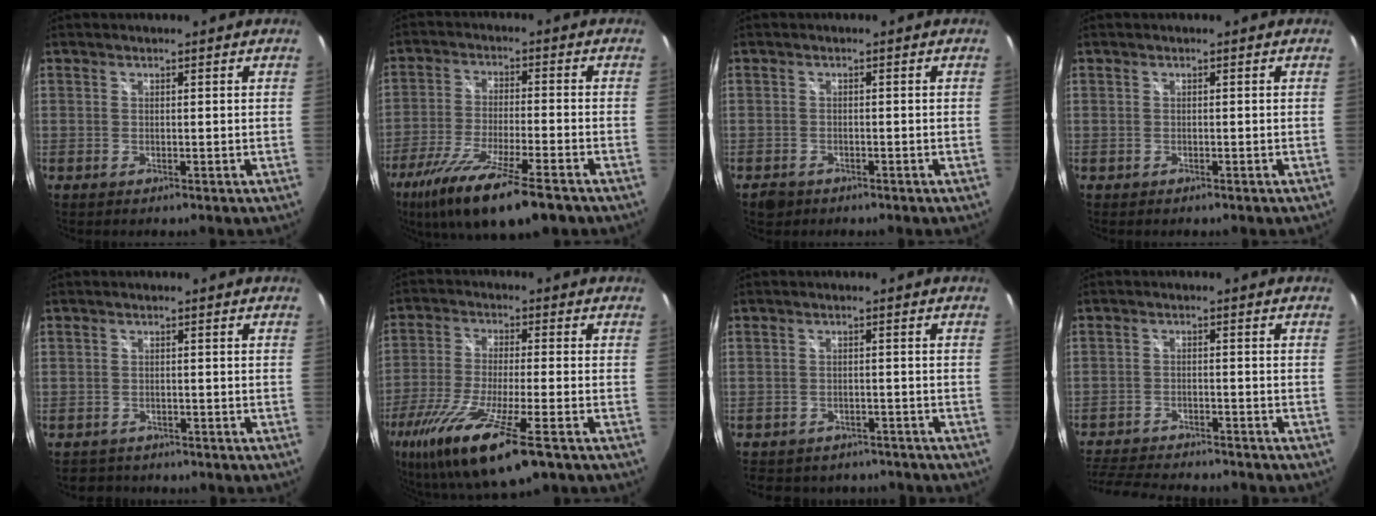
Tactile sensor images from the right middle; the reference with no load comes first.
{"total": 16.6, "force": [-11.3, 2.9, 11.9], "torque": [-0.238, -0.053, -0.200]}
{"total": 2.8, "force": [-1.9, 1.7, 1.0], "torque": [-0.026, -0.004, -0.032]}
{"total": 0.0}
{"total": 2.9, "force": [-2.6, 1.3, -0.3], "torque": [-0.003, 0.012, -0.044]}
{"total": 19.2, "force": [-11.2, 3.5, 15.3], "torque": [-0.306, -0.073, -0.201]}
{"total": 11.0, "force": [-9.1, 5.0, 3.4], "torque": [-0.077, 0.002, -0.120]}
{"total": 15.3, "force": [-13.4, 3.9, 6.2], "torque": [-0.146, -0.019, -0.206]}